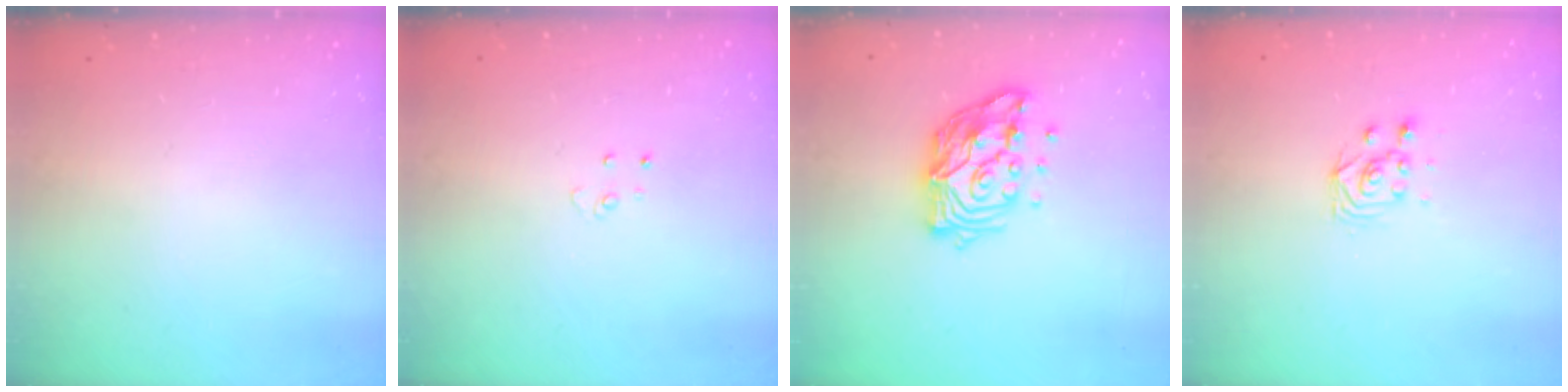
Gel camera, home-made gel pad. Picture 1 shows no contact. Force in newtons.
{"total": 2.9, "press": 2.9, "slide": 0.2}
{"total": 15.1, "press": 15.0, "slide": 1.4}
{"total": 2.8, "press": 2.5, "slide": 1.3}